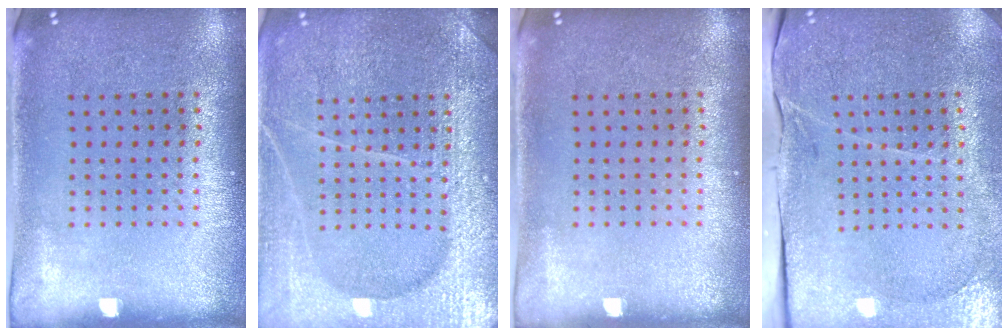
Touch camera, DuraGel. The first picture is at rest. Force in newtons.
{"total": 6.6, "press": 6.5, "slide": 0.9}
{"total": 0.0}
{"total": 3.4, "press": 3.3, "slide": 0.4}